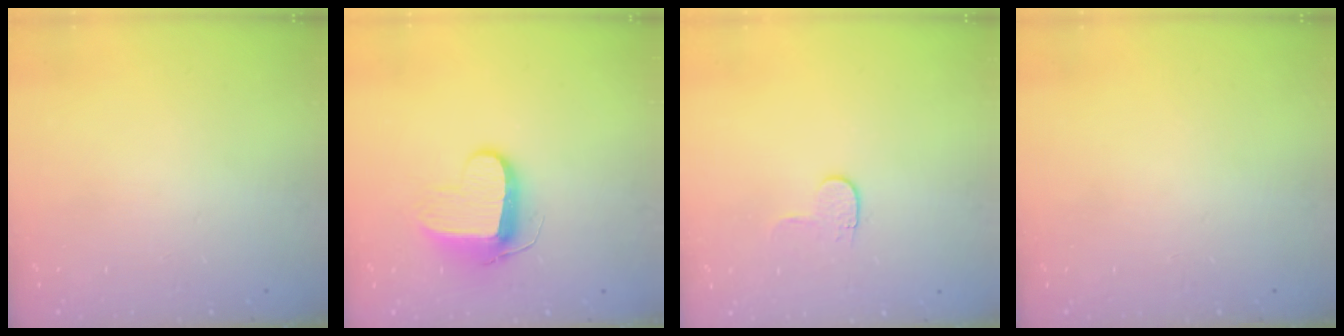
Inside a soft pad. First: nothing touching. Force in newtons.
{"total": 9.5, "press": 9.5, "slide": 0.2}
{"total": 3.9, "press": 3.9, "slide": 0.4}
{"total": 0.0}